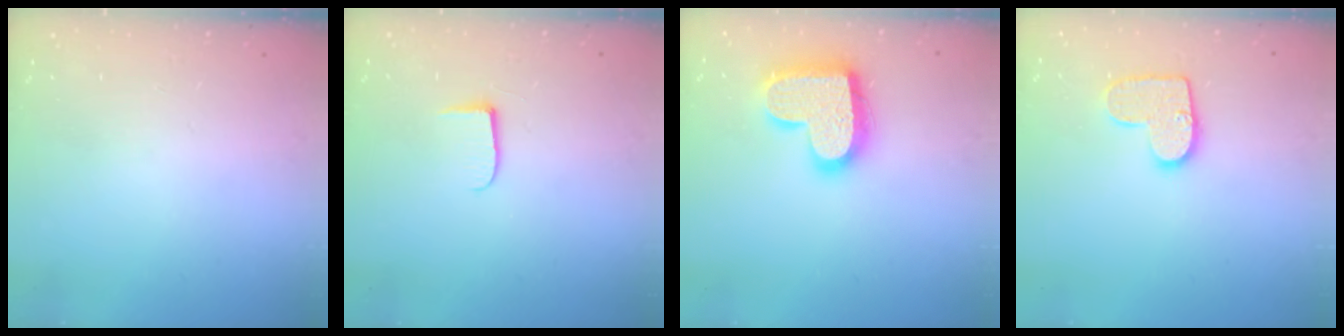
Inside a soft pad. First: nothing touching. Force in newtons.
{"total": 6.1, "press": 6.1, "slide": 0.6}
{"total": 19.6, "press": 19.5, "slide": 1.3}
{"total": 10.7, "press": 10.7, "slide": 0.6}